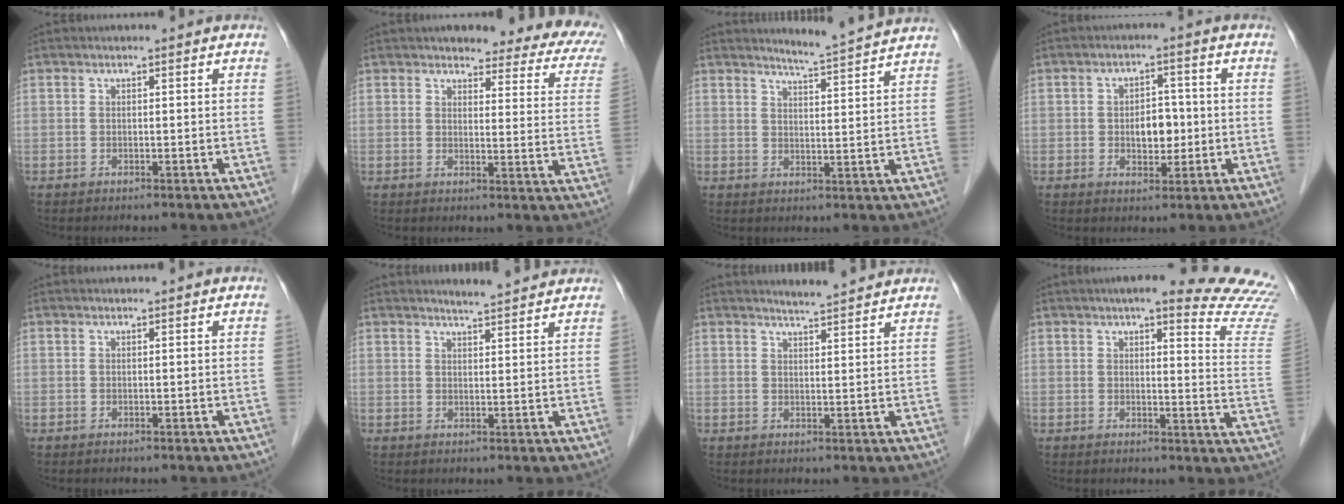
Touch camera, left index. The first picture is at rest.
{"total": 14.8, "force": [12.4, 4.1, 7.0], "torque": [-0.043, -0.025, 0.112]}
{"total": 6.6, "force": [6.3, -1.4, 1.4], "torque": [-0.034, -0.011, 0.087]}
{"total": 4.7, "force": [-0.5, 2.9, 3.6], "torque": [-0.050, 0.005, -0.004]}
{"total": 0.5, "force": [0.5, 0.1, 0.0], "torque": [0.002, 0.006, 0.010]}
{"total": 4.8, "force": [4.6, 0.1, 1.4], "torque": [-0.025, 0.004, 0.061]}
{"total": 4.9, "force": [4.7, 0.0, 1.3], "torque": [-0.026, 0.004, 0.065]}
{"total": 18.4, "force": [16.7, 1.5, 7.6], "torque": [-0.072, -0.074, 0.167]}